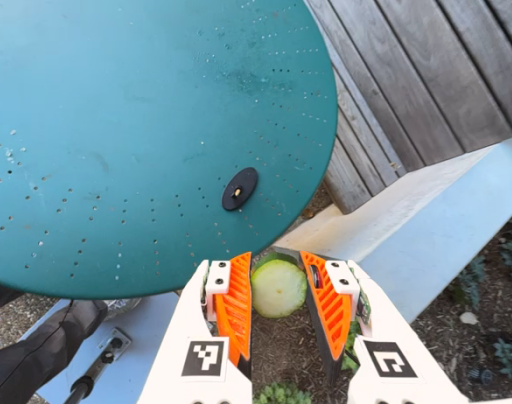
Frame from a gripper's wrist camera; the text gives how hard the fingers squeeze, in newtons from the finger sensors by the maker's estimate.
{"total": 14.3, "left": 14.5, "right": 14.2}